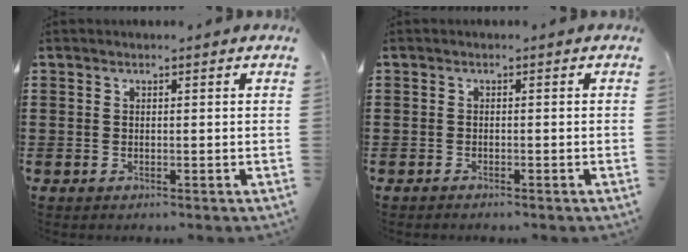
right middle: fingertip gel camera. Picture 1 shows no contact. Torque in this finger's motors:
{"motor_torque": [0.06, 0.04, -0.03, -0.01]}